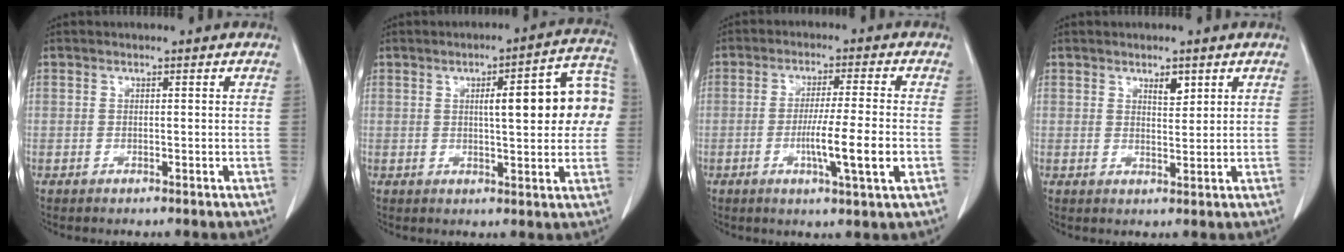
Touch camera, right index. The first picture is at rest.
{"total": 12.6, "force": [1.6, 2.4, 12.2], "torque": [-0.151, 0.035, 0.016]}
{"total": 8.5, "force": [-2.2, -0.5, 8.1], "torque": [-0.137, -0.015, -0.040]}
{"total": 2.3, "force": [1.4, 0.9, 1.6], "torque": [-0.027, -0.004, 0.026]}